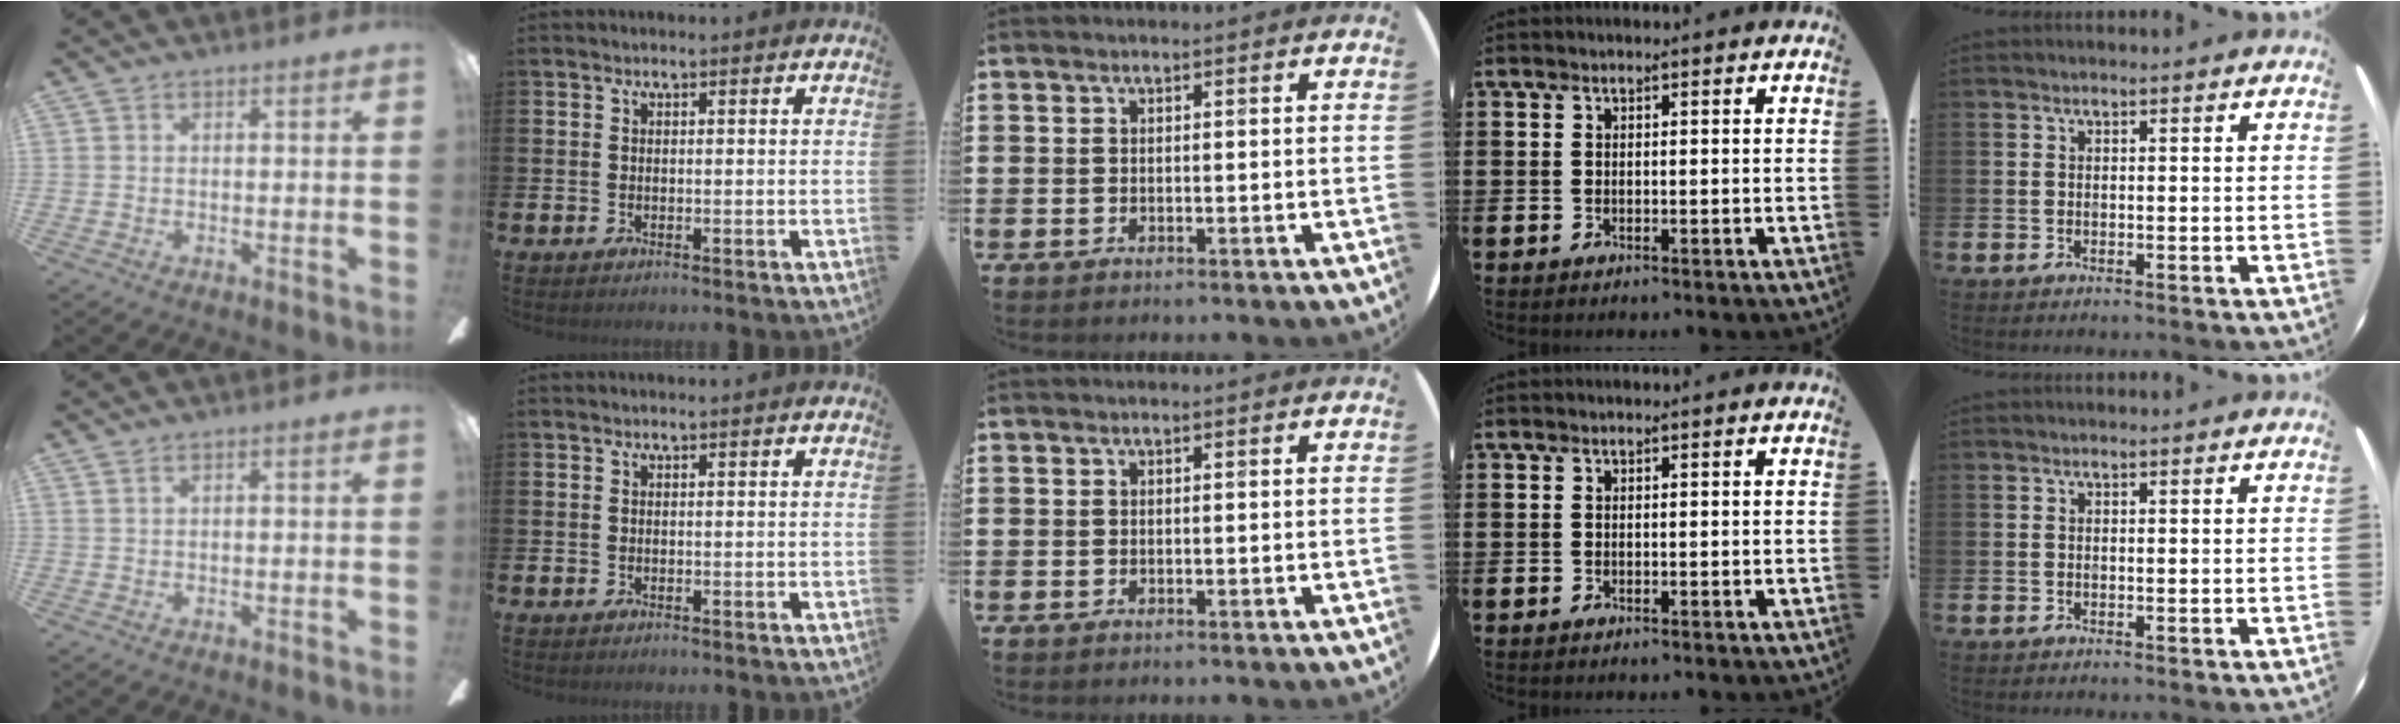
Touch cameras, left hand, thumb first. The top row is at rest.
{"thumb": {"total": 0.8, "force": [0.3, 0.2, 0.7], "torque": [-0.013, 0.002, 0.005]}}